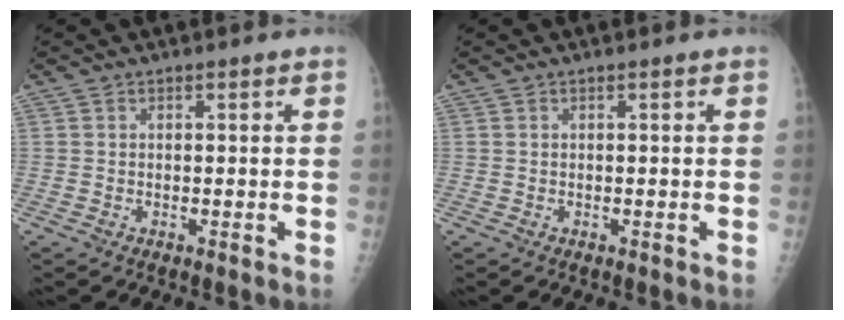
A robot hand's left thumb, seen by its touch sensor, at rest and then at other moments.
{"total": 0.0}